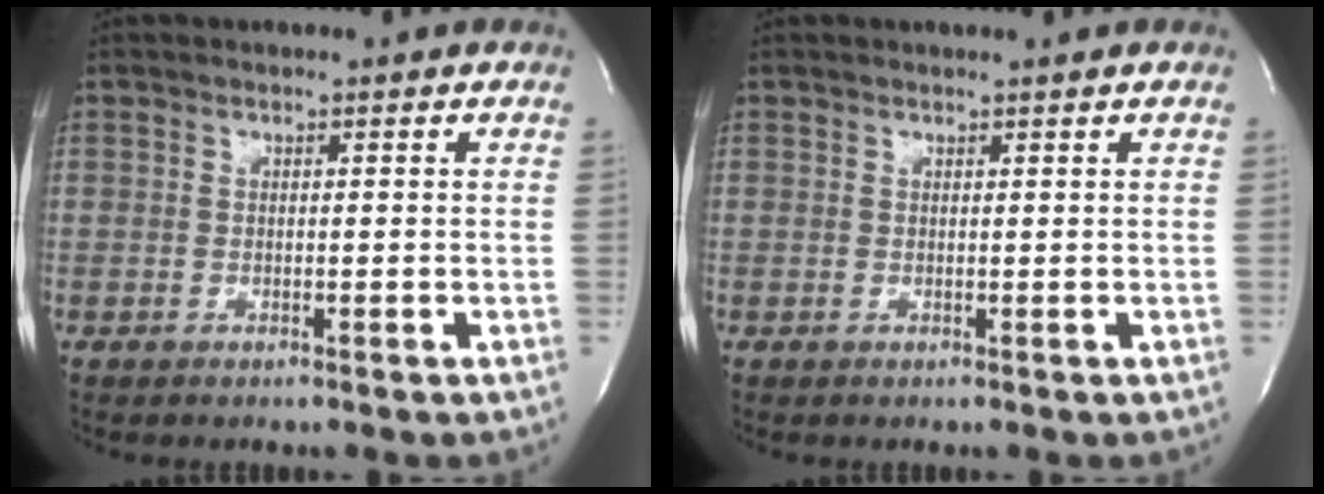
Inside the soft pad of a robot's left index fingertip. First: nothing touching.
{"total": 0.9, "force": [0.8, -0.2, 0.3], "torque": [-0.012, -0.002, 0.016]}